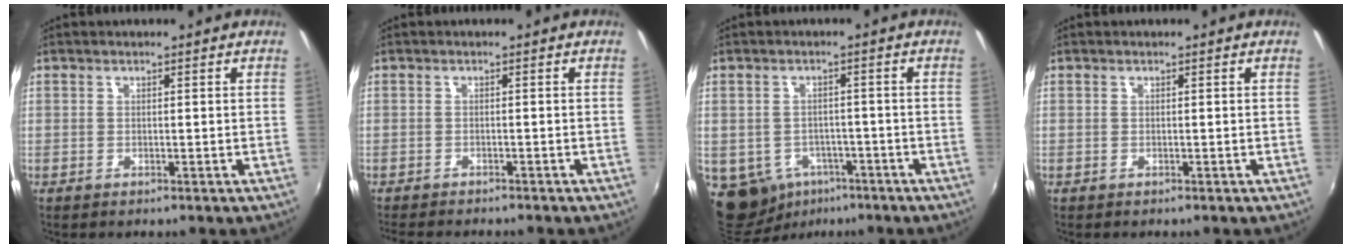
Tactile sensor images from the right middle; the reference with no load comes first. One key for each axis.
{"total": 4.9, "fx": -4.5, "fy": 0.5, "fz": 1.7, "tx": -0.042, "ty": -0.016, "tz": -0.072}
{"total": 9.0, "fx": -4.4, "fy": 7.1, "fz": 3.5, "tx": -0.099, "ty": -0.009, "tz": -0.049}
{"total": 0.0}